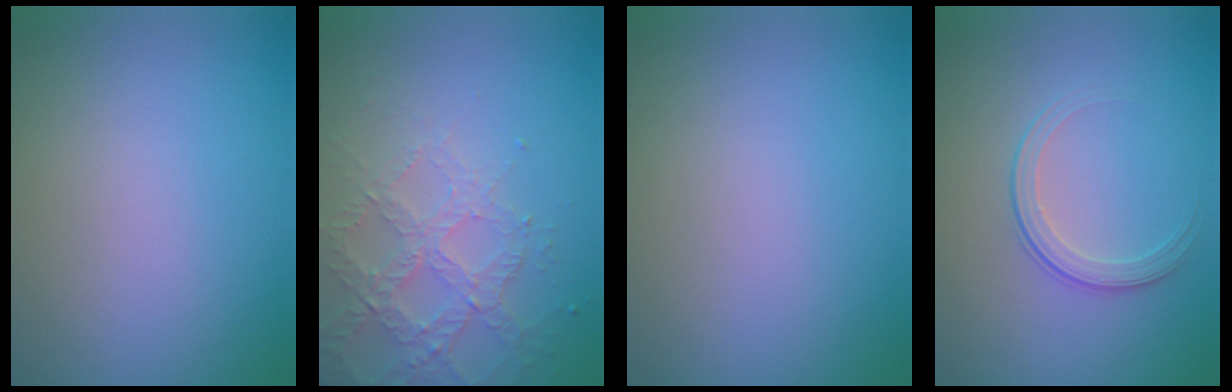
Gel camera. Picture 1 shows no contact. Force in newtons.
{"total": 3.7, "press": 3.6, "slide": 0.5}
{"total": 0.0}
{"total": 2.1, "press": 1.5, "slide": 1.5}